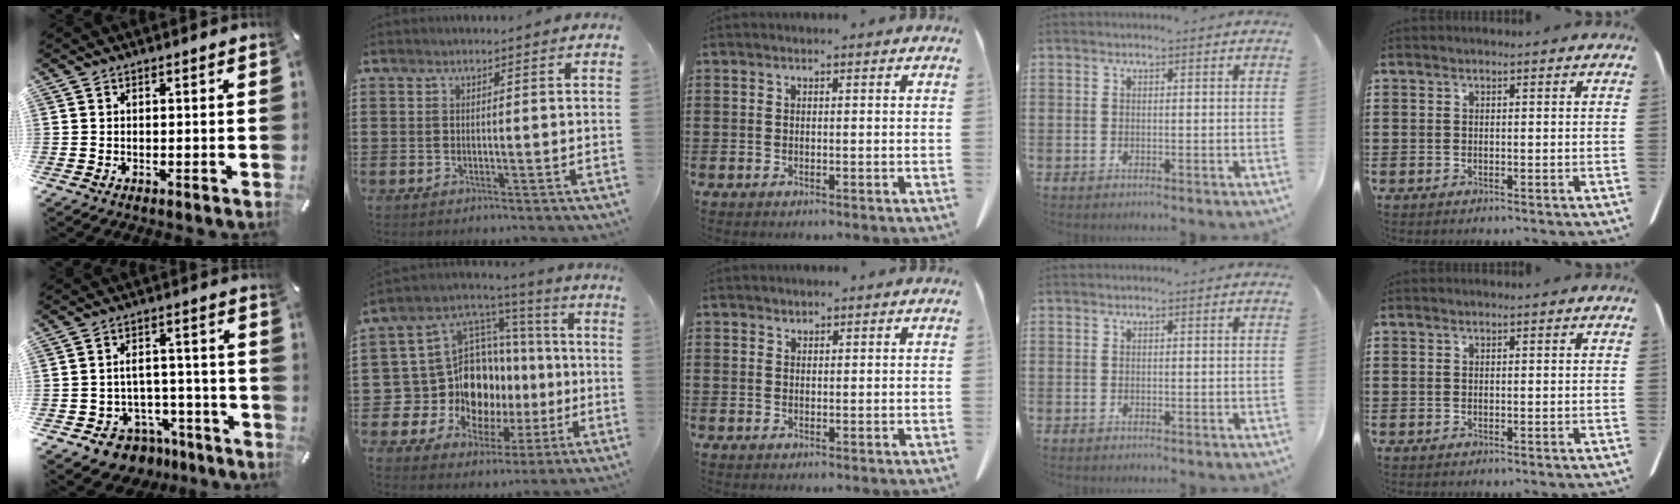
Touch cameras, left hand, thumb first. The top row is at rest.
{"thumb": {"total": 6.9, "force": [-3.4, 5.8, 1.7], "torque": [-0.022, 0.023, -0.056]}, "index": {"total": 13.6, "force": [-2.8, 12.5, 4.7], "torque": [-0.125, -0.012, -0.032]}, "middle": {"total": 0.9, "force": [0.9, 0.3, -0.1], "torque": [-0.002, -0.001, 0.018]}}